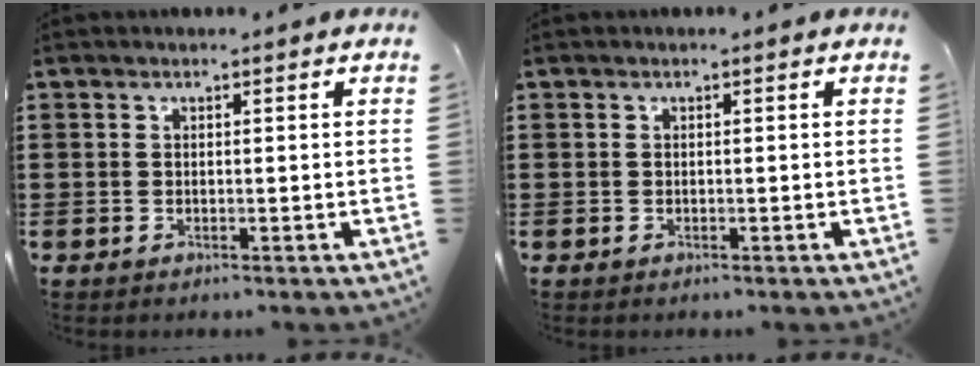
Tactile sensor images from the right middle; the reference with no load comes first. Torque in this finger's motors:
{"motor_torque": [-1.09, -1.05, 0.09, 0.00]}